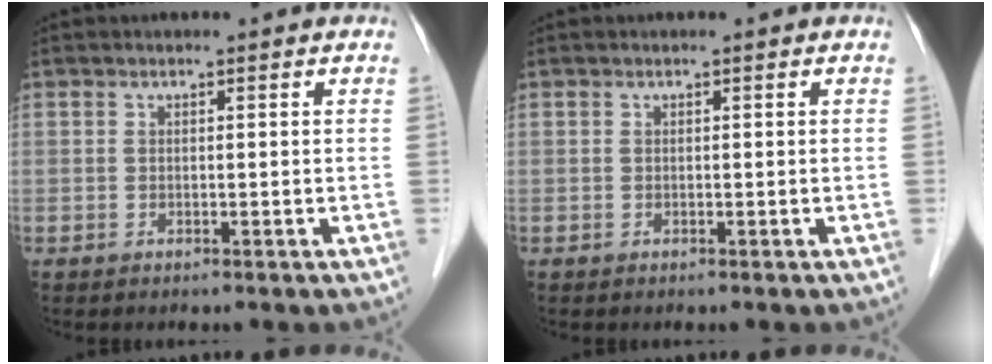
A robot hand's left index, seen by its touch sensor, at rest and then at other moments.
{"total": 0.0}